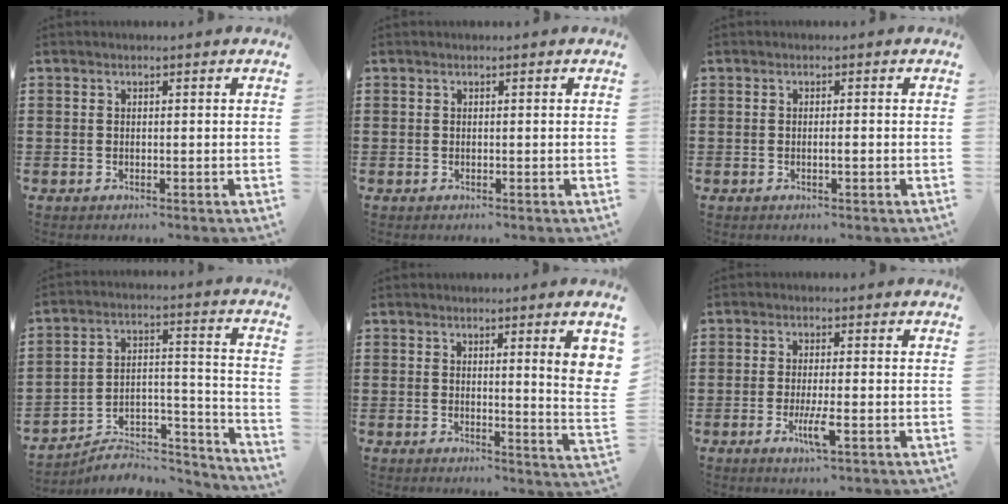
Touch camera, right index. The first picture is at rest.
{"total": 0.0}
{"total": 0.8, "force": [-0.3, 0.1, 0.7], "torque": [-0.013, -0.003, -0.004]}
{"total": 5.8, "force": [-5.3, 1.8, 1.6], "torque": [-0.023, 0.006, -0.103]}
{"total": 5.2, "force": [2.0, 0.2, 4.8], "torque": [-0.079, -0.014, 0.031]}
{"total": 4.7, "force": [-1.7, 0.6, 4.3], "torque": [-0.084, -0.014, -0.031]}